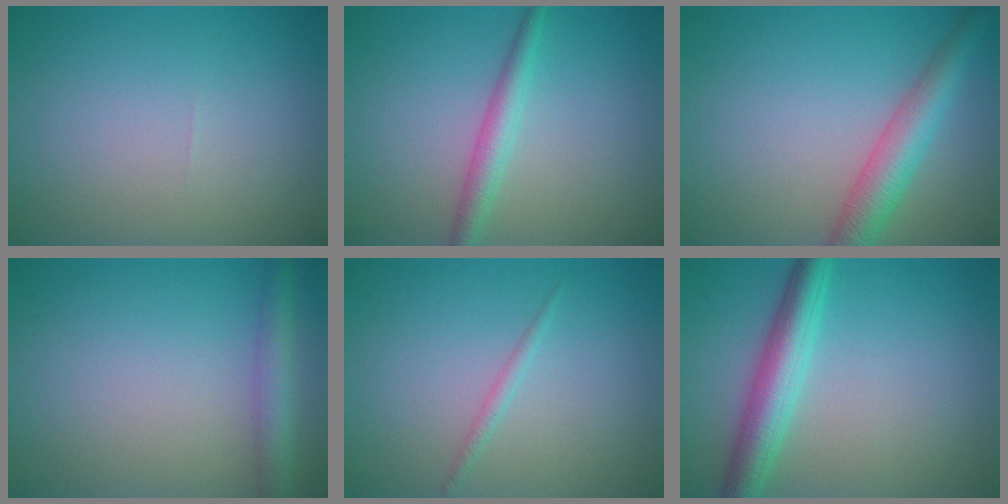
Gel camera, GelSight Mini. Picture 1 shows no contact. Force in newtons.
{"total": 2.4, "press": 2.4, "slide": 0.0}
{"total": 4.5, "press": 4.5, "slide": 0.1}
{"total": 3.1, "press": 3.1, "slide": 0.2}
{"total": 0.9, "press": 0.9, "slide": 0.1}
{"total": 4.7, "press": 4.7, "slide": 0.1}